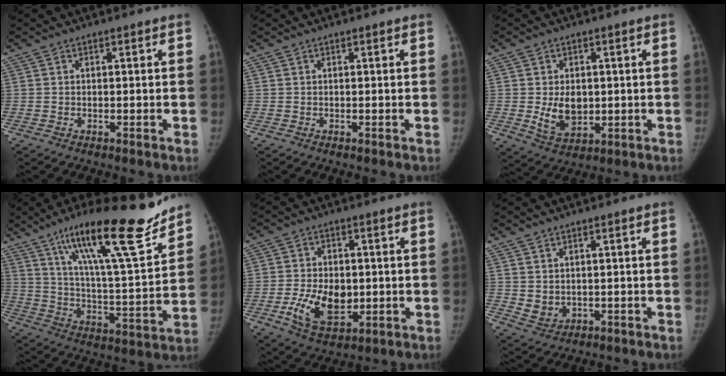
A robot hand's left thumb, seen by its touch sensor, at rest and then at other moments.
{"total": 0.0}
{"total": 7.2, "force": [0.0, 5.1, 5.0], "torque": [-0.063, -0.011, 0.014]}
{"total": 24.8, "force": [17.4, 4.0, 17.2], "torque": [-0.253, -0.074, 0.288]}
{"total": 11.1, "force": [-1.7, 7.0, 8.4], "torque": [-0.127, -0.006, -0.018]}
{"total": 3.3, "force": [0.6, 2.7, 1.8], "torque": [-0.023, -0.012, 0.025]}